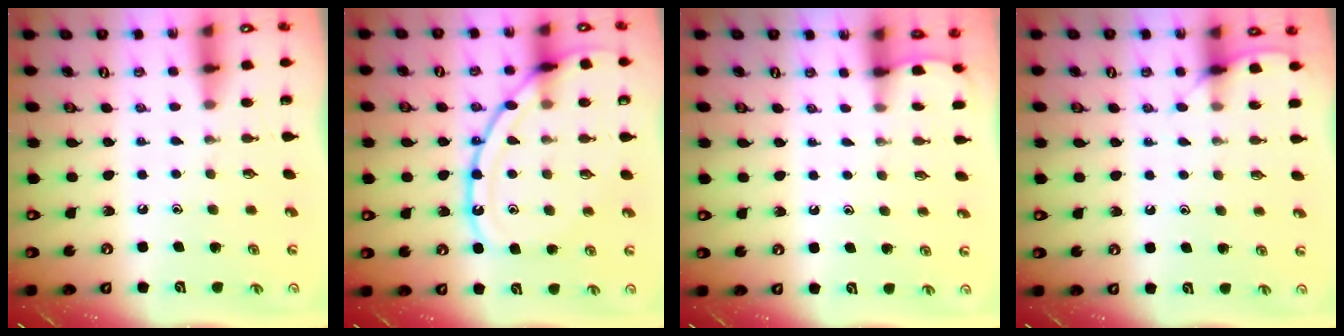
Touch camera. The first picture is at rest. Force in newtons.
{"total": 16.2, "press": 16.1, "slide": 1.6}
{"total": 0.9, "press": 0.9, "slide": 0.1}
{"total": 5.9, "press": 5.8, "slide": 0.6}